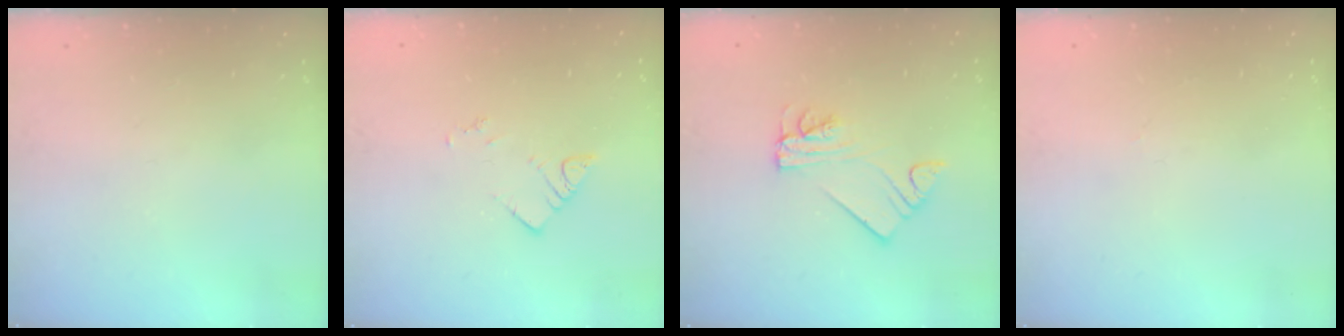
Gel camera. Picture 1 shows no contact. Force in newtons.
{"total": 3.6, "press": 3.6, "slide": 0.1}
{"total": 4.5, "press": 4.5, "slide": 0.3}
{"total": 0.0}